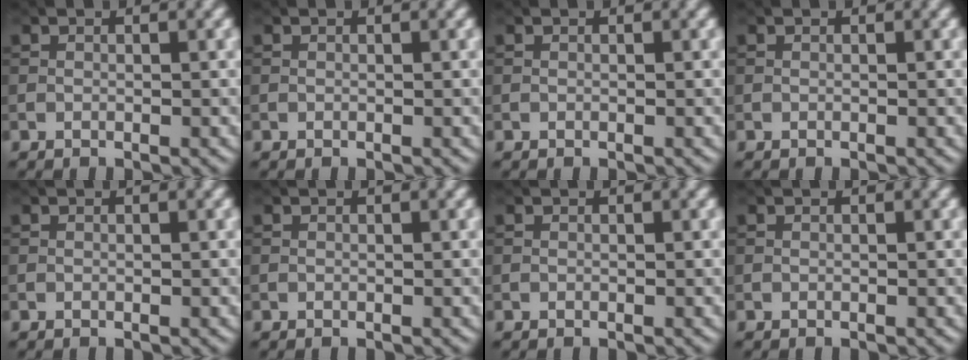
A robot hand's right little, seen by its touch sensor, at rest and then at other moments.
{"total": 0.0}
{"total": 0.0}
{"total": 0.0}
{"total": 0.0}
{"total": 0.0}
{"total": 0.0}
{"total": 0.0}